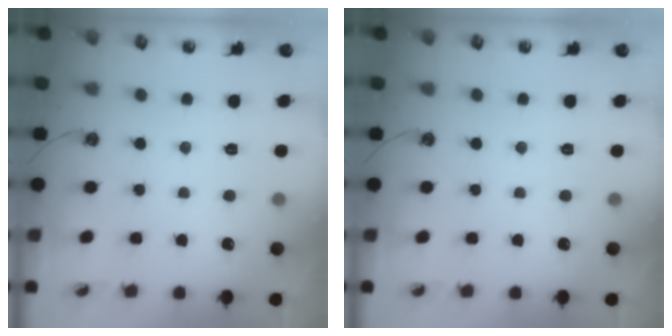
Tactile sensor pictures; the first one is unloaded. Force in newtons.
{"total": 0.0}